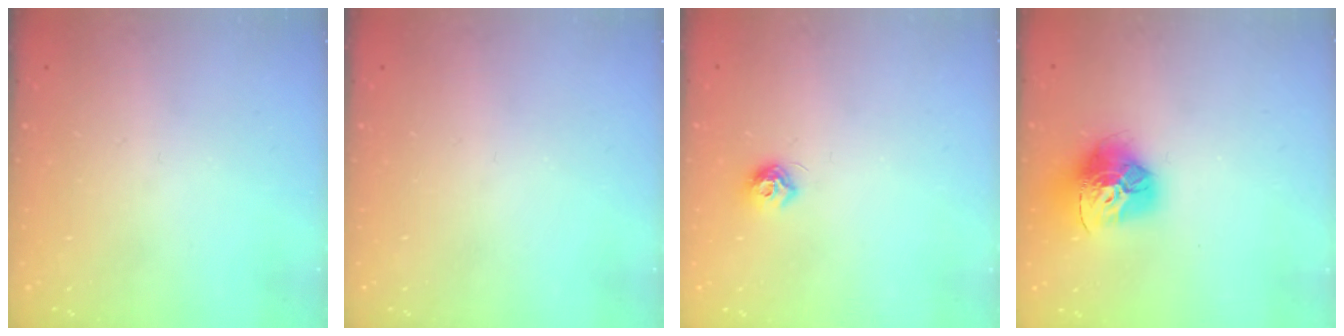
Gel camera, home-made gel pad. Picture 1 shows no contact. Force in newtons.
{"total": 0.0}
{"total": 7.2, "press": 7.2, "slide": 0.5}
{"total": 15.9, "press": 15.9, "slide": 1.6}